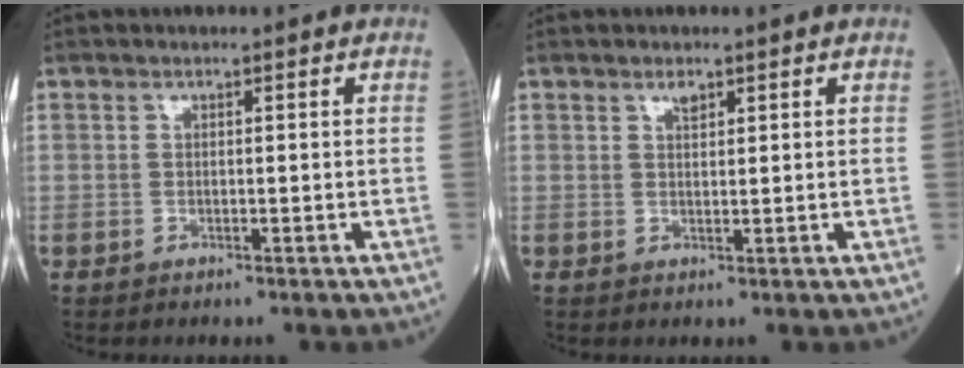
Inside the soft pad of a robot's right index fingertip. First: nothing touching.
{"total": 1.3, "force": [0.9, 0.5, 0.8], "torque": [-0.015, 0.000, 0.016]}